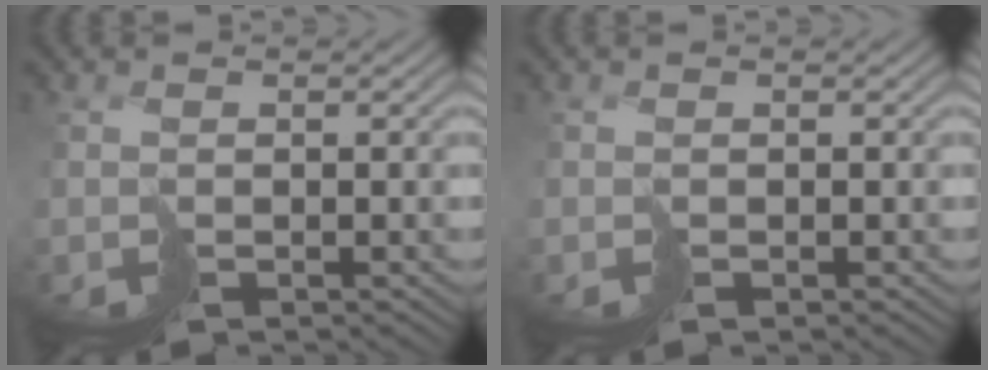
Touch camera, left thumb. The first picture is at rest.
{"total": 0.0}